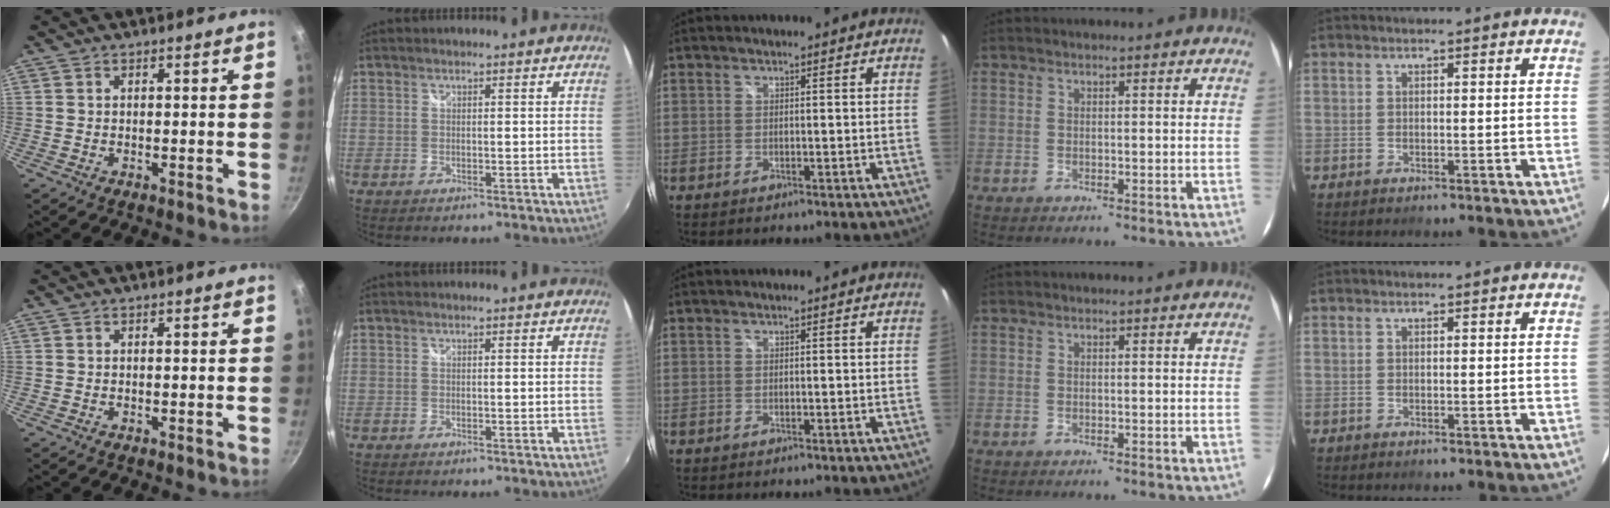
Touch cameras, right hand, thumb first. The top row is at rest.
{}